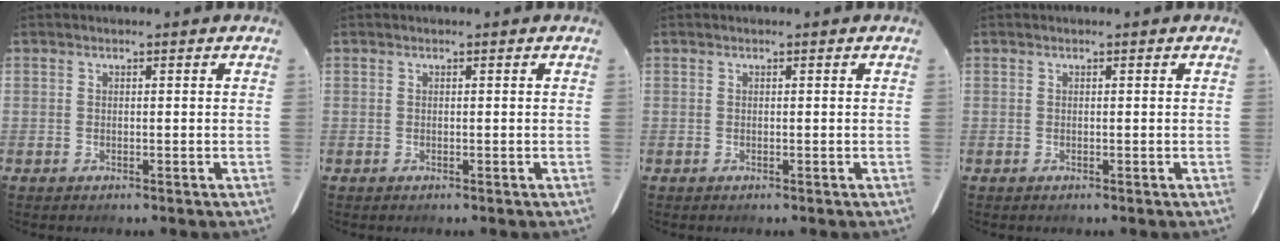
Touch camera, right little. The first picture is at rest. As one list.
[{"total": 0.0}, {"total": 0.0}, {"total": 0.0}]